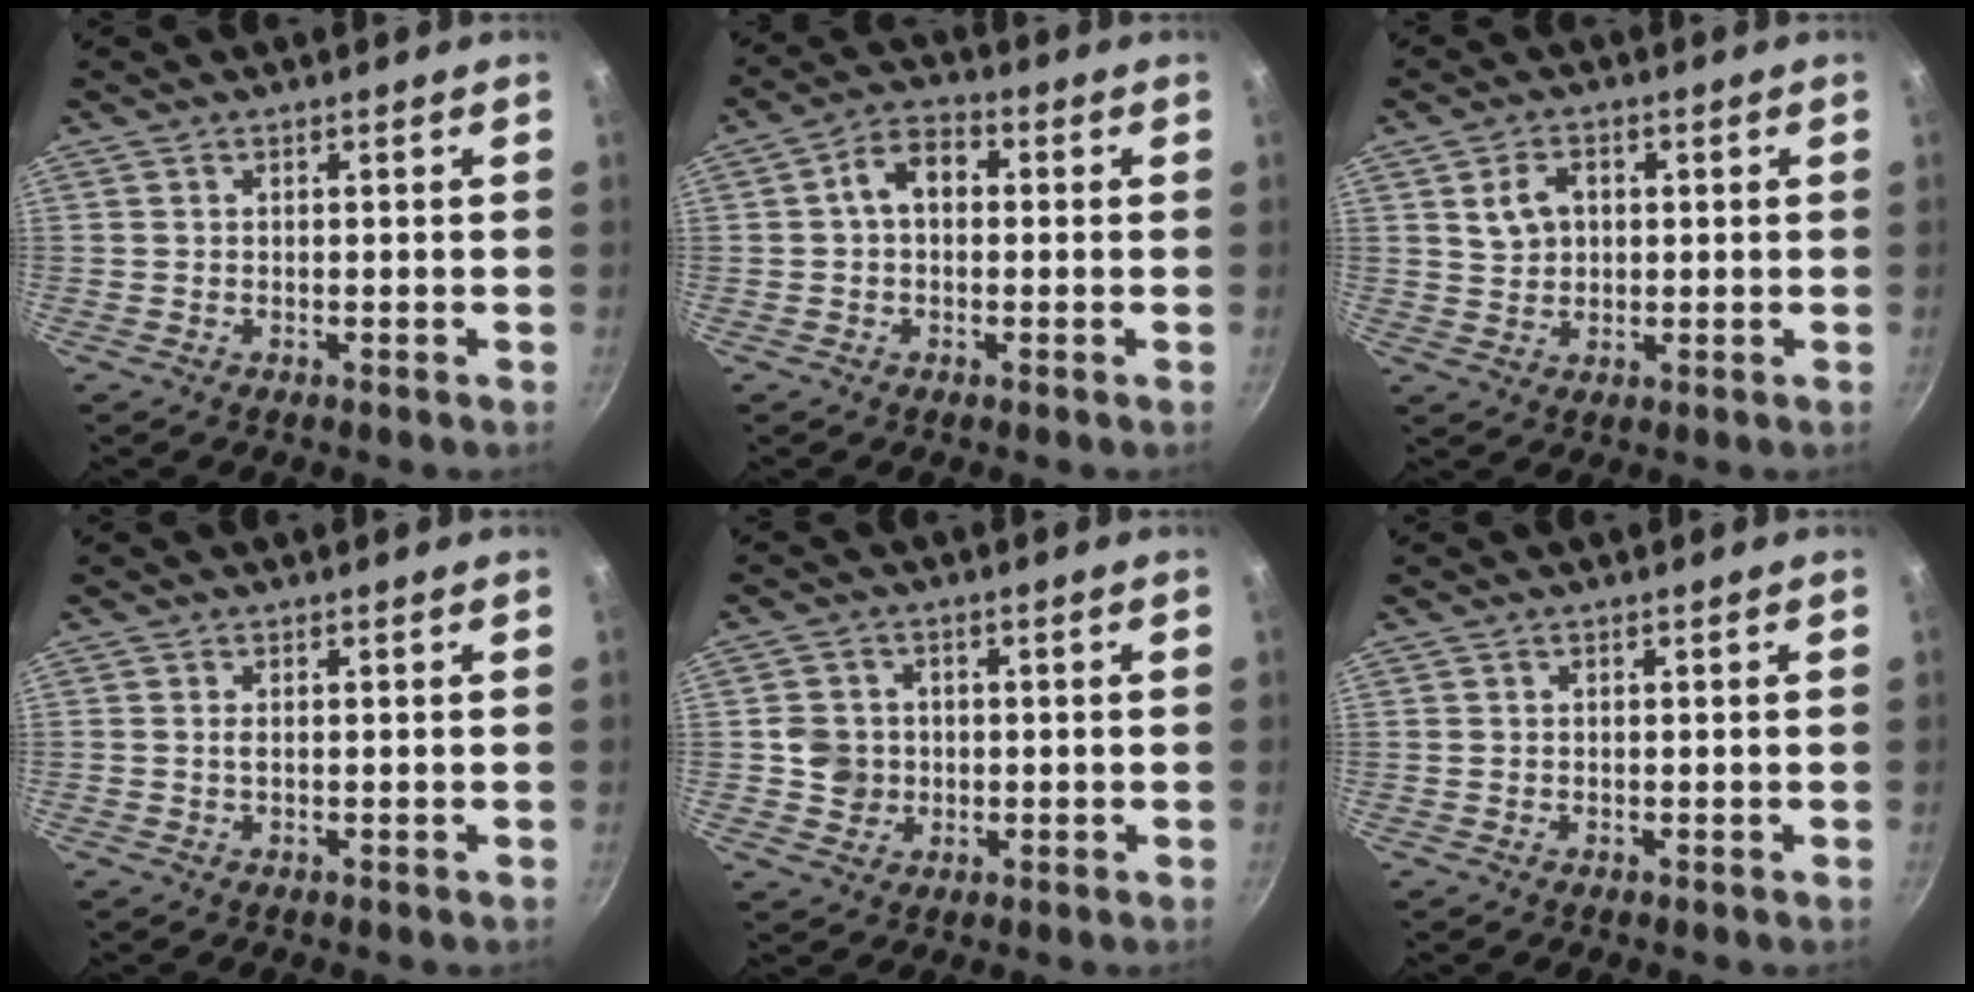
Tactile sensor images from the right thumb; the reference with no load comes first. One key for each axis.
{"total": 6.8, "fx": 0.6, "fy": 4.7, "fz": 4.9, "tx": -0.061, "ty": 0.022, "tz": -0.002}
{"total": 5.5, "fx": 1.4, "fy": 4.0, "fz": 3.5, "tx": -0.046, "ty": 0.005, "tz": 0.027}
{"total": 0.7, "fx": 0.0, "fy": 0.2, "fz": 0.6, "tx": -0.014, "ty": 0.000, "tz": 0.000}
{"total": 5.3, "fx": -0.1, "fy": 5.0, "fz": 1.6, "tx": -0.004, "ty": 0.013, "tz": -0.002}
{"total": 0.0}